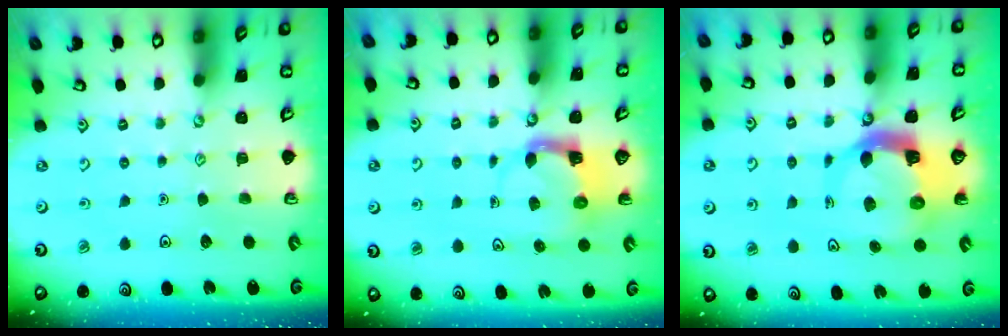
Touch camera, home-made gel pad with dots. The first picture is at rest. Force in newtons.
{"total": 3.7, "press": 3.7, "slide": 0.7}
{"total": 8.2, "press": 8.2, "slide": 1.1}